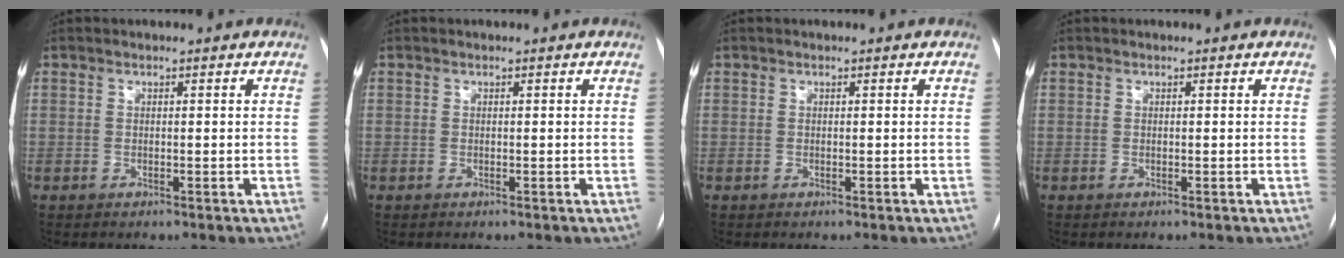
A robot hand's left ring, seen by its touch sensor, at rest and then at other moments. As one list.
[{"total": 0.0}, {"total": 0.0}, {"total": 0.0}]